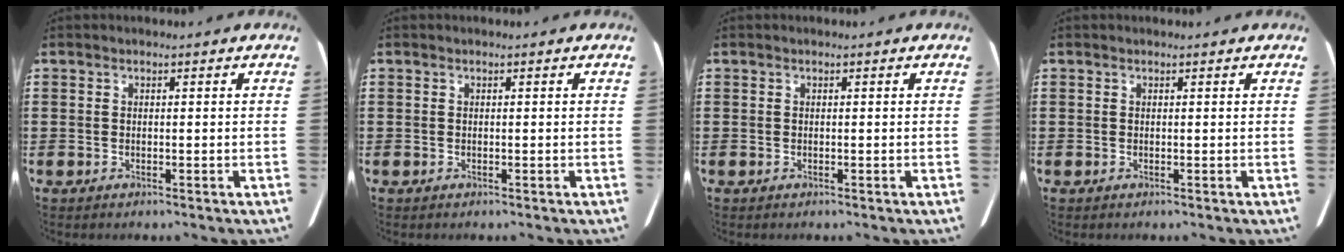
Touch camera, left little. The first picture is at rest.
{"total": 0.0}
{"total": 0.0}
{"total": 0.0}